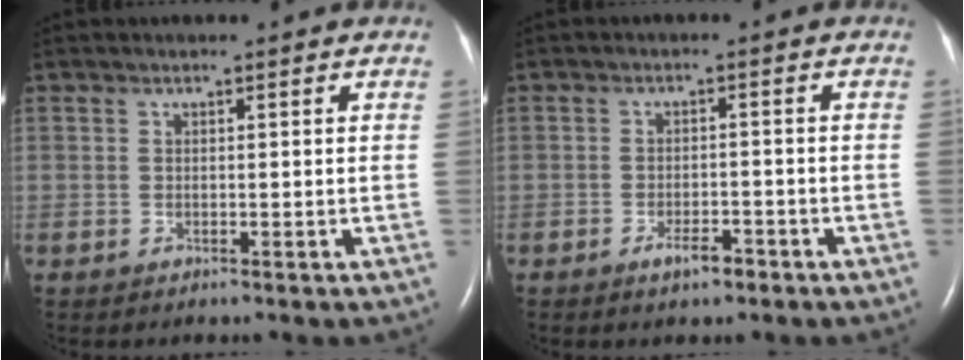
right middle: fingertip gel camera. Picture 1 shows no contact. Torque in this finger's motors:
{"motor_torque": [0.59, -0.49, 0.05, 0.04]}